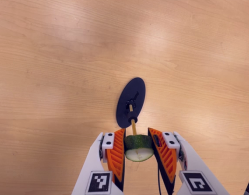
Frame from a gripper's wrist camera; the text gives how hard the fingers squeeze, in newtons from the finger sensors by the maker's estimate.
{"total": 10.0, "left": 10.5, "right": 9.4}